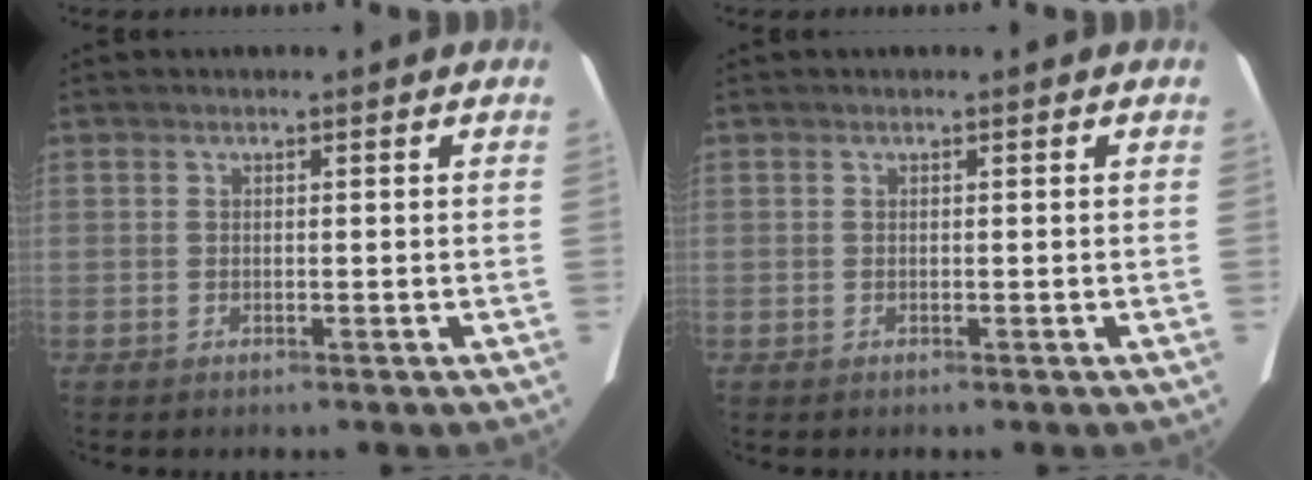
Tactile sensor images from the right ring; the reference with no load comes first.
{"total": 0.0}